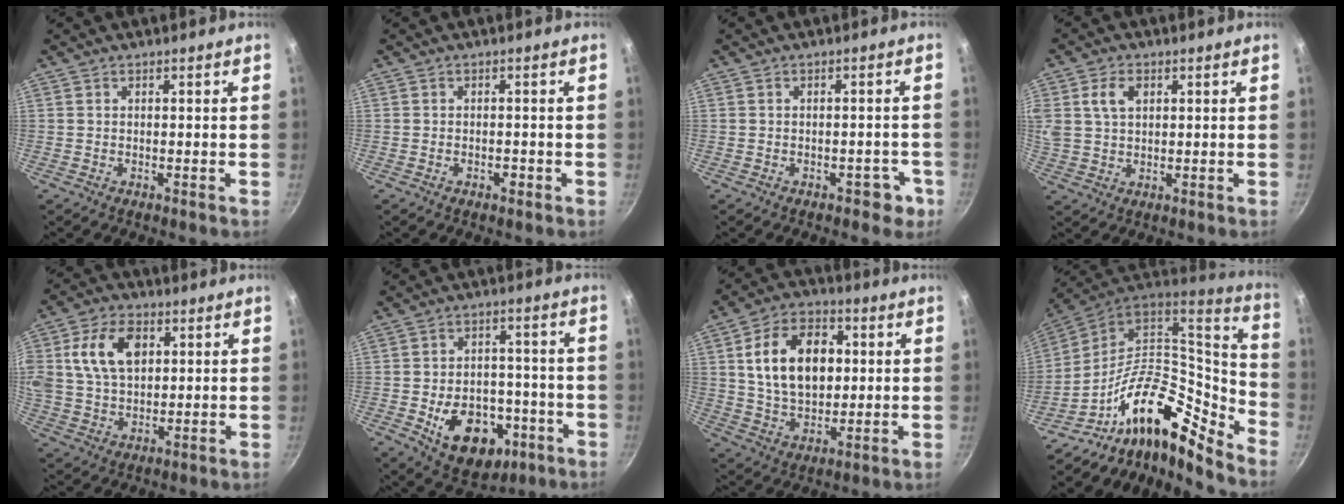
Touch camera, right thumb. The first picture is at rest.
{"total": 1.4, "force": [-0.7, 0.8, 0.9], "torque": [-0.012, 0.004, -0.010]}
{"total": 3.5, "force": [-1.8, 2.3, 2.0], "torque": [0.000, 0.026, -0.008]}
{"total": 7.5, "force": [2.6, 5.2, 4.7], "torque": [-0.085, 0.006, 0.049]}
{"total": 13.3, "force": [3.7, 9.0, 9.1], "torque": [-0.157, 0.006, 0.066]}
{"total": 15.5, "force": [-5.4, 10.7, 9.8], "torque": [-0.107, 0.027, -0.063]}
{"total": 16.7, "force": [3.0, 11.2, 12.0], "torque": [-0.174, 0.002, 0.050]}
{"total": 19.4, "force": [-11.2, 9.0, 13.0], "torque": [-0.167, 0.086, -0.215]}